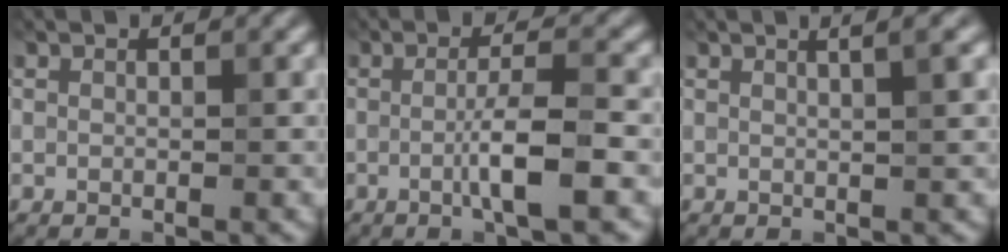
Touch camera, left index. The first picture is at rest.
{"total": 4.4, "force": [-1.1, 0.2, 4.3], "torque": [-0.076, 0.010, -0.026]}
{"total": 2.7, "force": [1.3, 0.5, 2.3], "torque": [-0.024, 0.013, 0.010]}